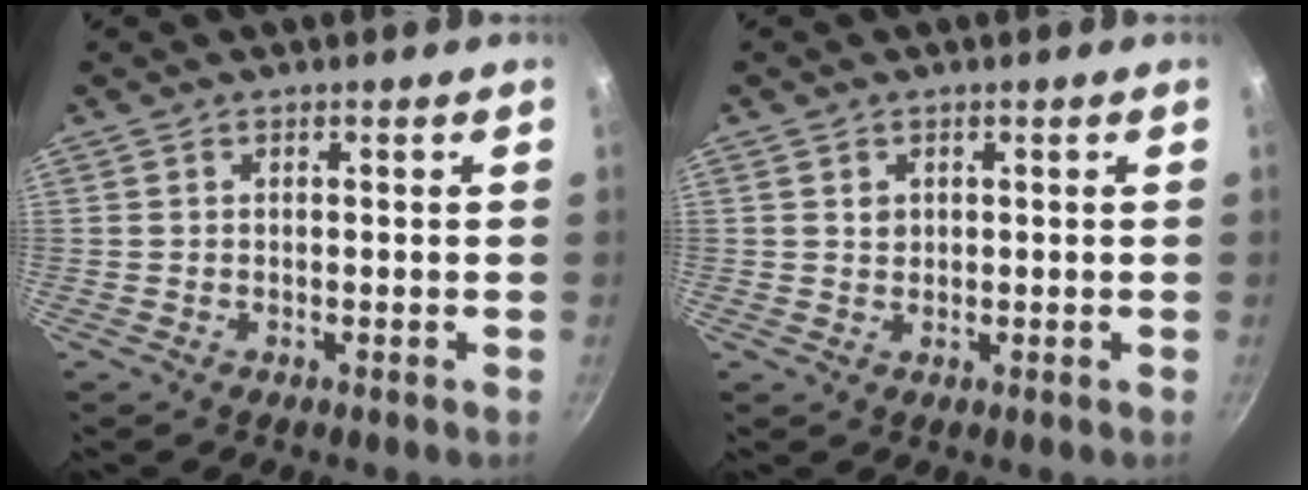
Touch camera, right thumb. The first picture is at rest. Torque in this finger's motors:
{"motor_torque": [-0.22, -0.02, -0.11, 0.27, 0.02]}